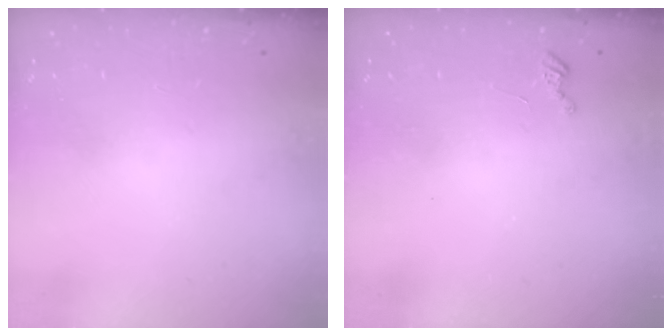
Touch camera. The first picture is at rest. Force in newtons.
{"total": 2.7, "press": 2.7, "slide": 0.4}